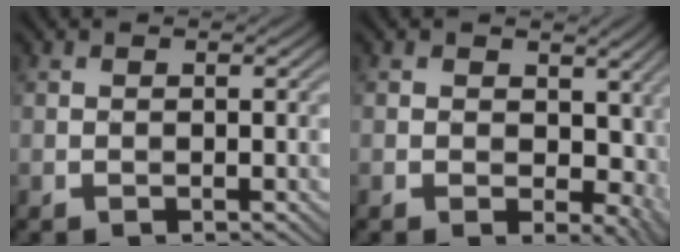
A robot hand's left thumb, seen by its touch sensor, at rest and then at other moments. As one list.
[{"total": 7.8, "force": [-0.4, 5.5, 5.6], "torque": [-0.066, -0.017, 0.004]}]